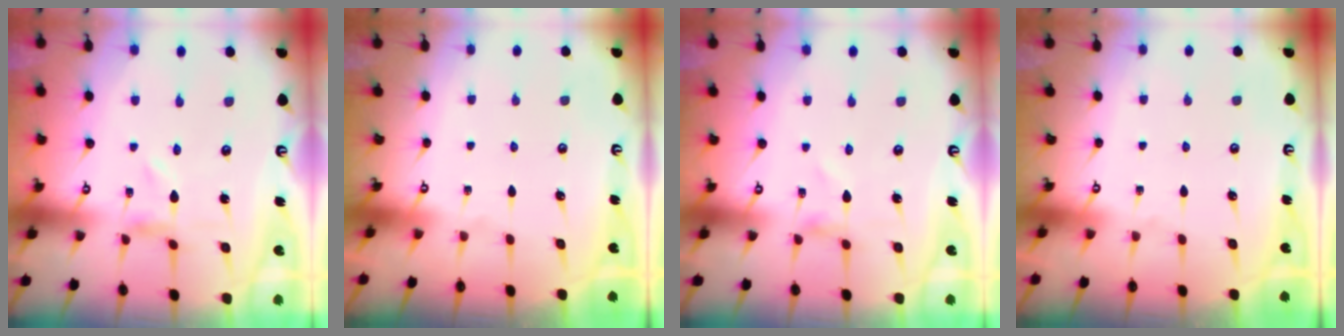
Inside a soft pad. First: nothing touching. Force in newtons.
{"total": 0.0}
{"total": 0.0}
{"total": 0.0}